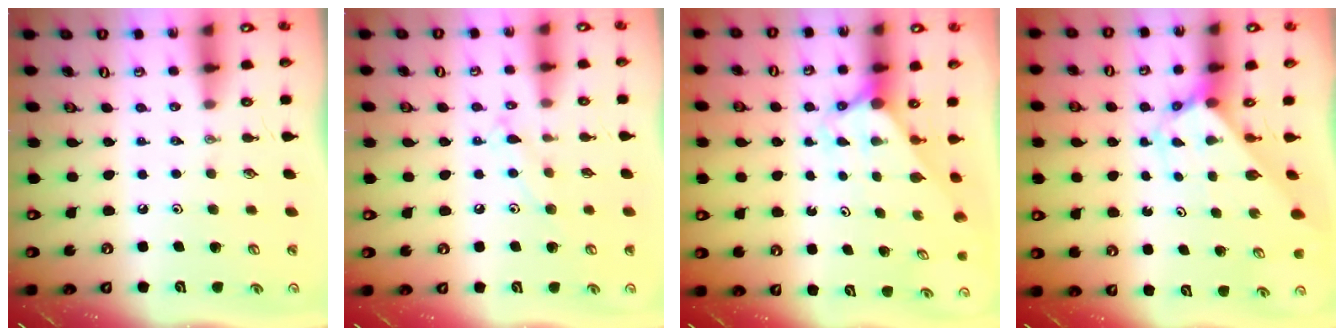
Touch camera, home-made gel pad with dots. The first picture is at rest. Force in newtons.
{"total": 7.7, "press": 7.7, "slide": 0.5}
{"total": 2.6, "press": 2.5, "slide": 0.3}
{"total": 2.6, "press": 2.6, "slide": 0.2}